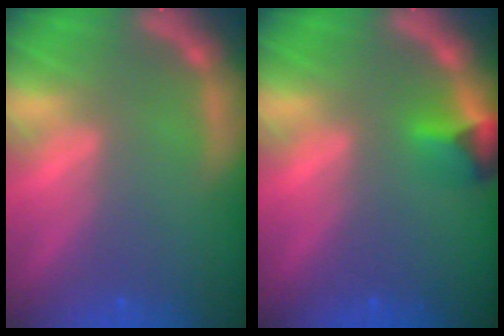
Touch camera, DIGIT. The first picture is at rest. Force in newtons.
{"total": 2.4}